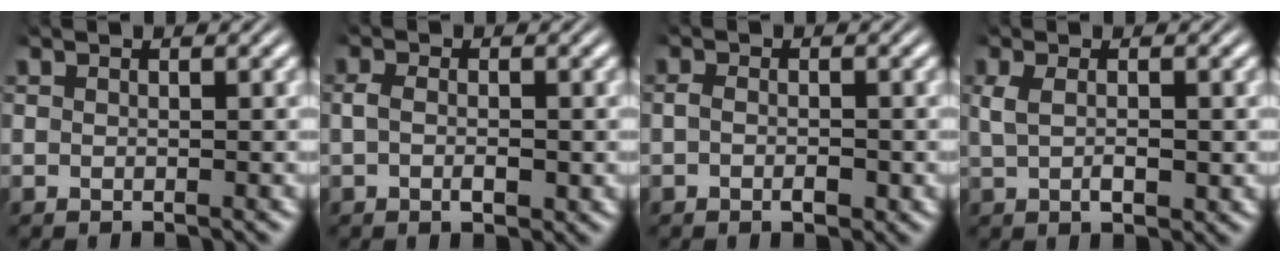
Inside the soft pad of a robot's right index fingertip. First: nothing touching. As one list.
[{"total": 1.8, "force": [-0.3, 0.6, 1.7], "torque": [-0.035, -0.004, -0.003]}, {"total": 1.3, "force": [-0.6, 0.3, 1.0], "torque": [-0.019, -0.005, -0.010]}, {"total": 2.6, "force": [0.2, 1.1, 2.4], "torque": [-0.051, -0.007, 0.011]}]